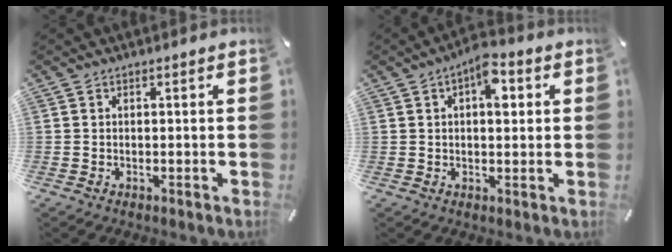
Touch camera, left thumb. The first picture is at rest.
{"total": 6.7, "force": [2.1, 3.5, 5.2], "torque": [-0.059, -0.007, 0.028]}